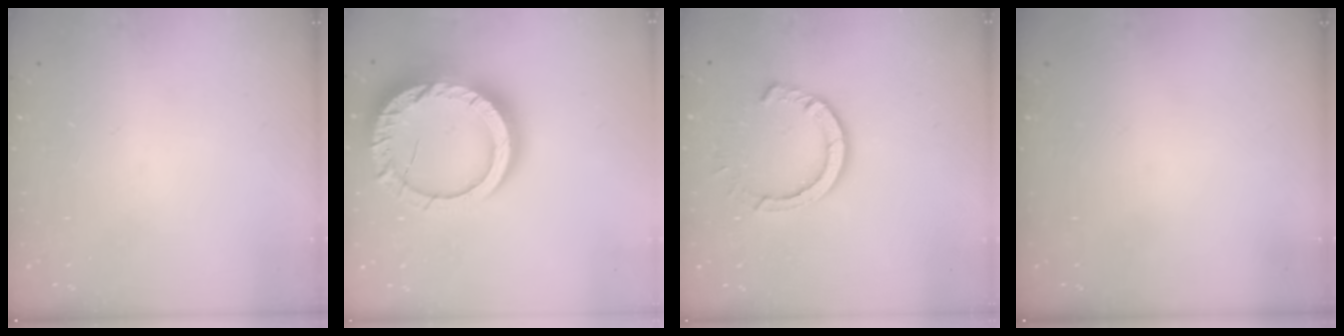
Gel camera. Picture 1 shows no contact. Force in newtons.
{"total": 25.6, "press": 25.5, "slide": 2.2}
{"total": 8.5, "press": 8.4, "slide": 1.0}
{"total": 0.0}